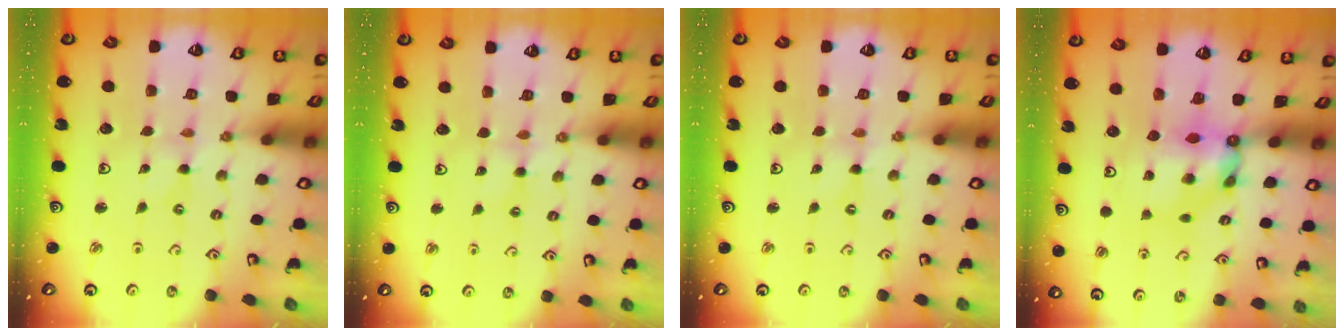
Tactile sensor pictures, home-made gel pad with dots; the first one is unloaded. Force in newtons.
{"total": 2.7, "press": 2.7, "slide": 0.5}
{"total": 0.0}
{"total": 8.0, "press": 7.9, "slide": 0.5}